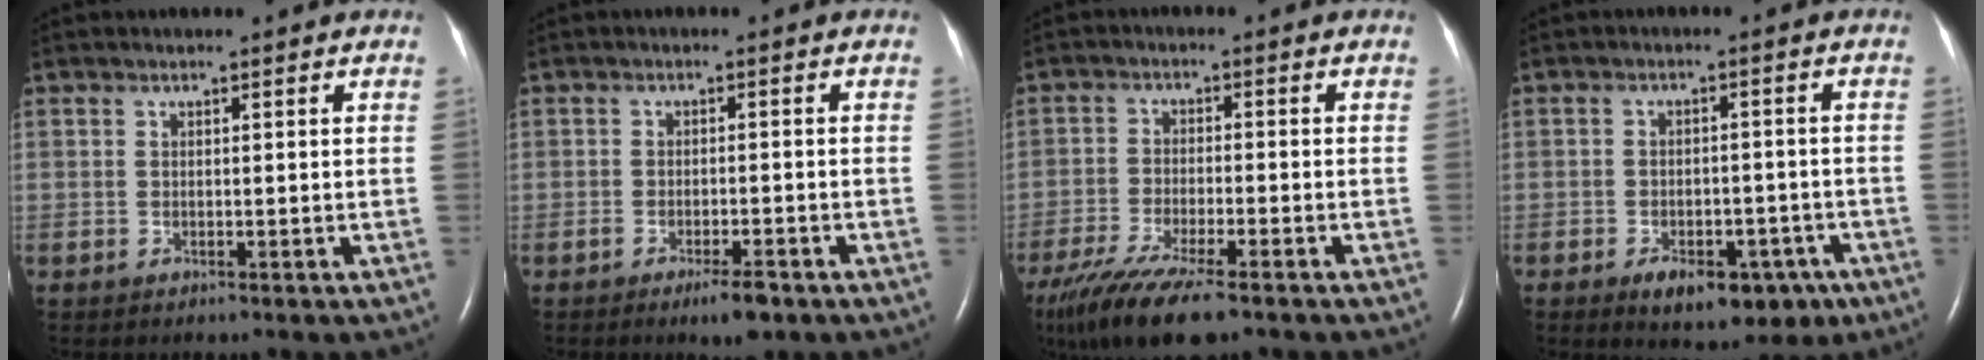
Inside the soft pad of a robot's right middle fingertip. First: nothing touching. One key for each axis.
{"total": 3.6, "fx": -2.4, "fy": 0.7, "fz": 2.6, "tx": -0.044, "ty": -0.003, "tz": -0.035}
{"total": 12.8, "fx": -9.5, "fy": 1.9, "fz": 8.3, "tx": -0.163, "ty": -0.033, "tz": -0.163}
{"total": 9.2, "fx": -5.3, "fy": 5.1, "fz": 5.6, "tx": -0.061, "ty": 0.008, "tz": -0.065}